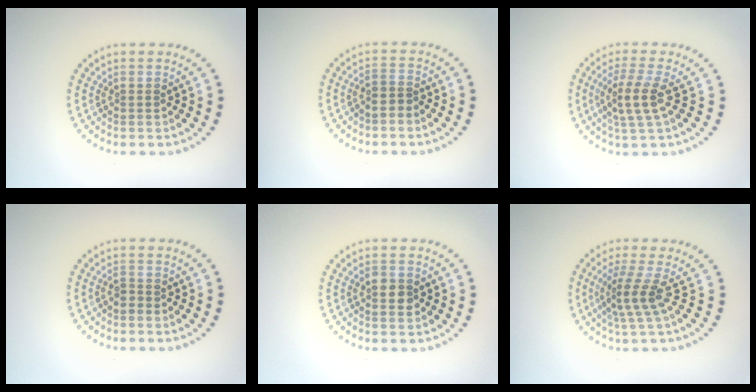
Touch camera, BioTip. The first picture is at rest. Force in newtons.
{"total": 1.1, "press": 0.9, "slide": 0.7}
{"total": 3.2, "press": 2.6, "slide": 1.8}
{"total": 0.8, "press": 0.5, "slide": 0.6}
{"total": 2.4, "press": 2.4, "slide": 0.1}
{"total": 3.0, "press": 1.9, "slide": 2.3}